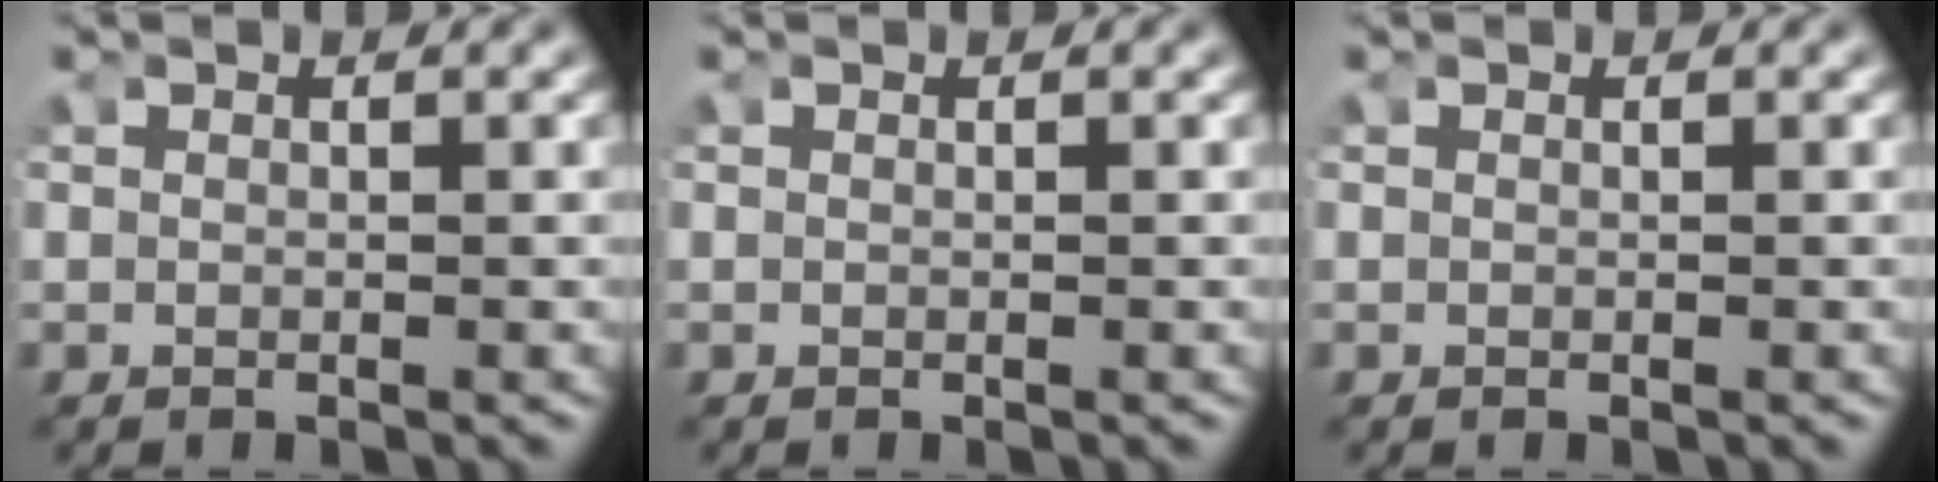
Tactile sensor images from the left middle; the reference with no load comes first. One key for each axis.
{"total": 0.0}
{"total": 0.0}